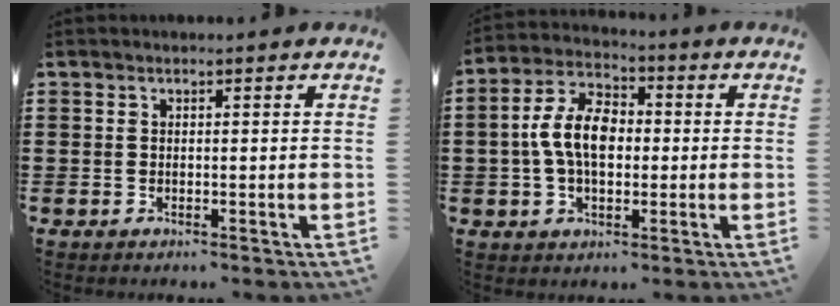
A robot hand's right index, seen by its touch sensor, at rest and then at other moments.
{"total": 8.4, "force": [0.0, 4.9, 6.8], "torque": [-0.158, 0.007, -0.008]}